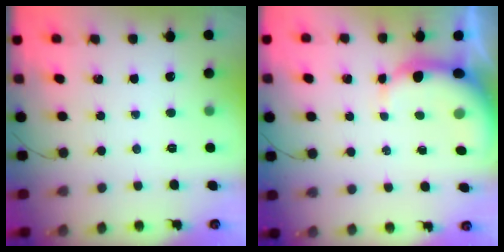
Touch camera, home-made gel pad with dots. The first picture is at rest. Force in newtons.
{"total": 4.8, "press": 4.7, "slide": 1.1}